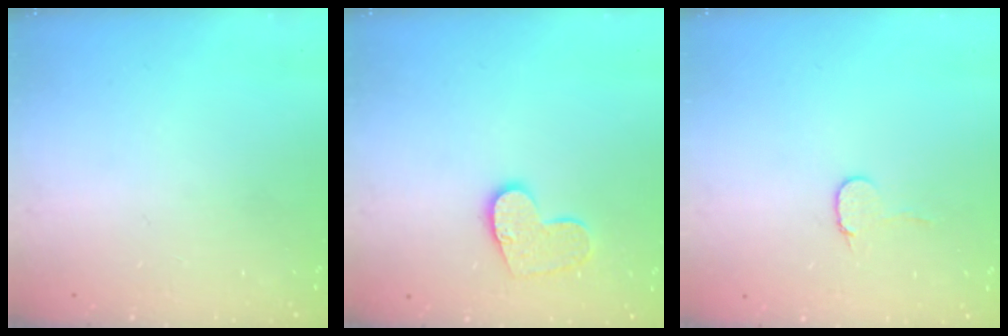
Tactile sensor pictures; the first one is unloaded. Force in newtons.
{"total": 10.4, "press": 10.4, "slide": 0.7}
{"total": 5.9, "press": 5.9, "slide": 0.5}